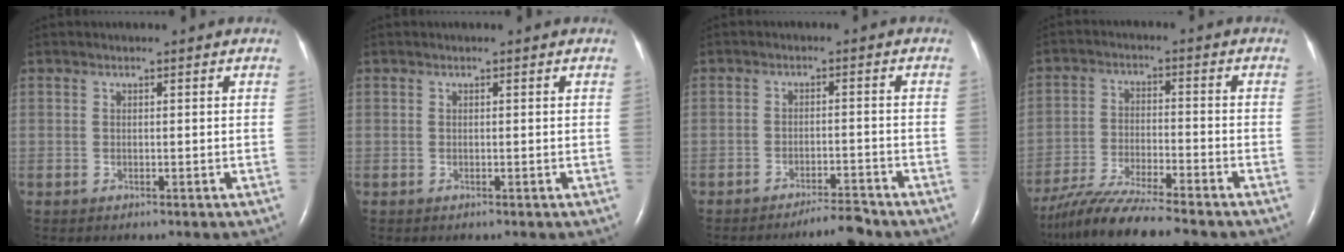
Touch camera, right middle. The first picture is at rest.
{"total": 0.0}
{"total": 3.8, "force": [-3.5, -0.2, 1.3], "torque": [-0.020, -0.012, -0.059]}
{"total": 11.2, "force": [-9.7, 0.1, 5.6], "torque": [-0.101, -0.027, -0.166]}